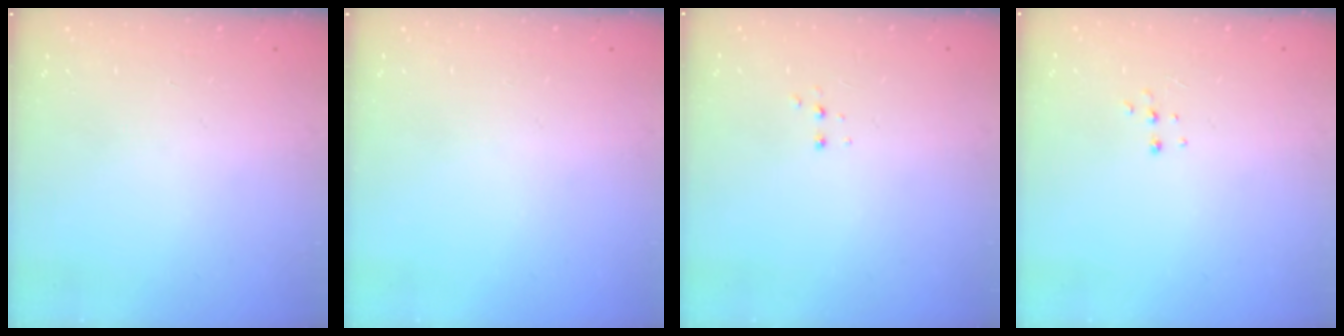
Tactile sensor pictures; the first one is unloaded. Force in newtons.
{"total": 0.0}
{"total": 2.7, "press": 2.7, "slide": 0.5}
{"total": 4.6, "press": 4.5, "slide": 0.8}